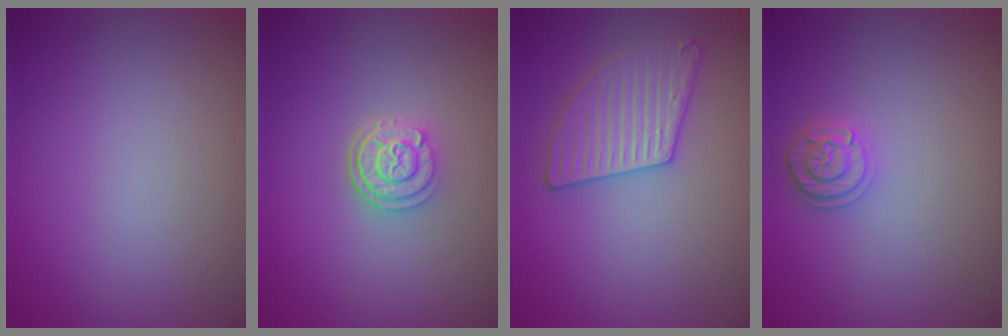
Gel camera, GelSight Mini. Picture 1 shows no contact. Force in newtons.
{"total": 3.0, "press": 2.4, "slide": 1.7}
{"total": 3.5, "press": 3.4, "slide": 0.8}
{"total": 2.0, "press": 1.9, "slide": 0.5}